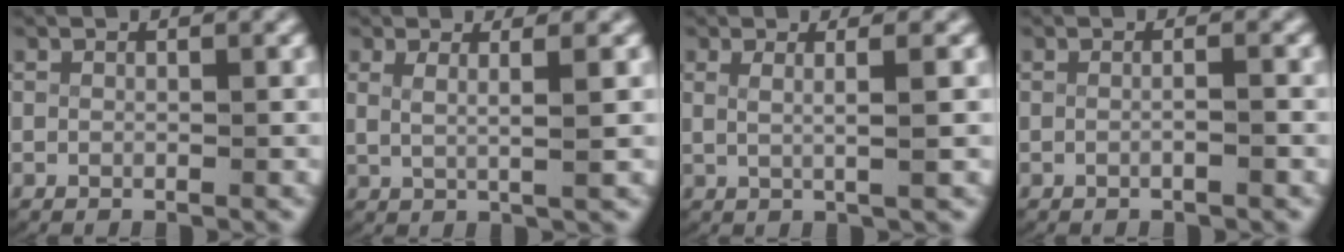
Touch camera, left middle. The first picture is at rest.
{"total": 2.6, "force": [1.1, 0.2, 2.3], "torque": [-0.044, -0.005, 0.027]}
{"total": 2.3, "force": [0.8, 0.0, 2.1], "torque": [-0.040, -0.004, 0.018]}
{"total": 0.9, "force": [-0.5, -0.2, 0.7], "torque": [-0.012, -0.002, -0.010]}